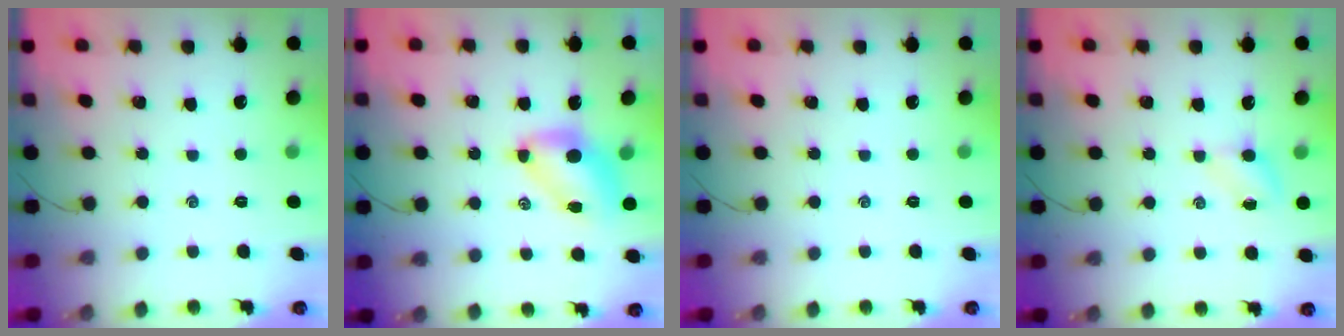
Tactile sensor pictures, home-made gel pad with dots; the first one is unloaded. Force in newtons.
{"total": 6.9, "press": 6.8, "slide": 1.2}
{"total": 0.0}
{"total": 4.0, "press": 3.8, "slide": 1.3}